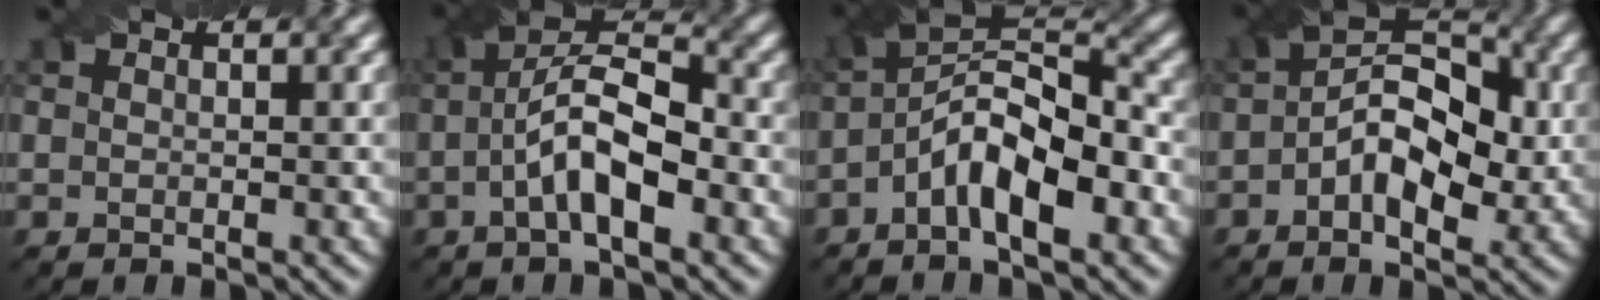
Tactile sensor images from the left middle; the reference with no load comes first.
{"total": 7.1, "force": [-1.5, 2.8, 6.3], "torque": [-0.117, 0.015, -0.032]}
{"total": 7.5, "force": [-2.2, 2.8, 6.6], "torque": [-0.111, 0.021, -0.048]}
{"total": 7.8, "force": [-0.4, 4.4, 6.4], "torque": [-0.101, 0.014, -0.014]}